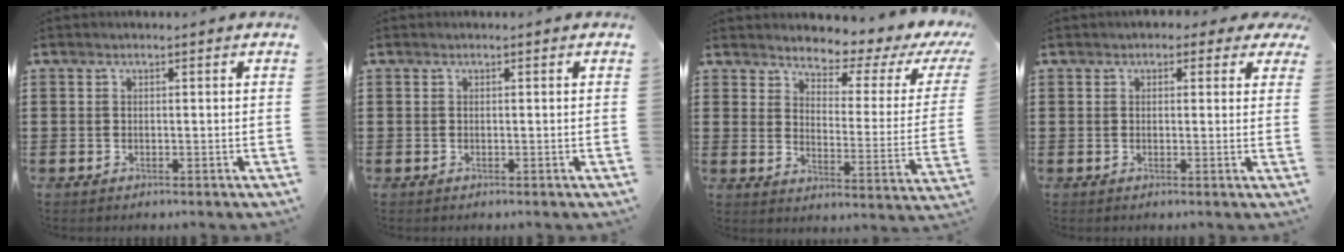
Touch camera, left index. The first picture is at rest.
{"total": 0.0}
{"total": 3.4, "force": [3.1, 0.6, 1.2], "torque": [-0.040, -0.031, 0.043]}
{"total": 1.6, "force": [0.7, 1.1, 0.9], "torque": [-0.014, 0.006, 0.009]}